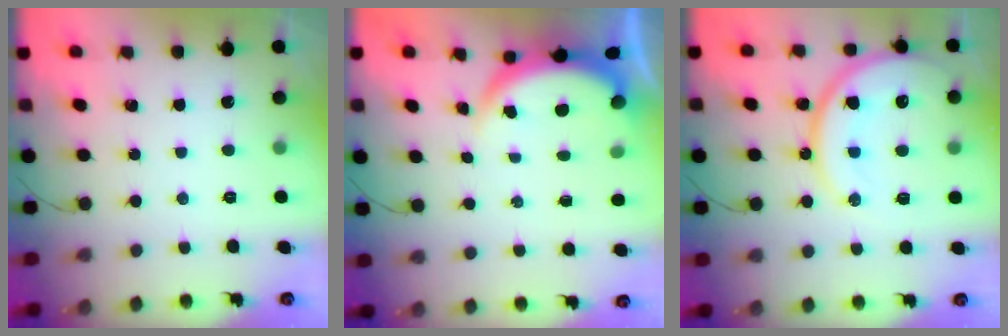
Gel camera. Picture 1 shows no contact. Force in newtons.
{"total": 3.9, "press": 3.9, "slide": 0.2}
{"total": 17.0, "press": 16.9, "slide": 1.5}